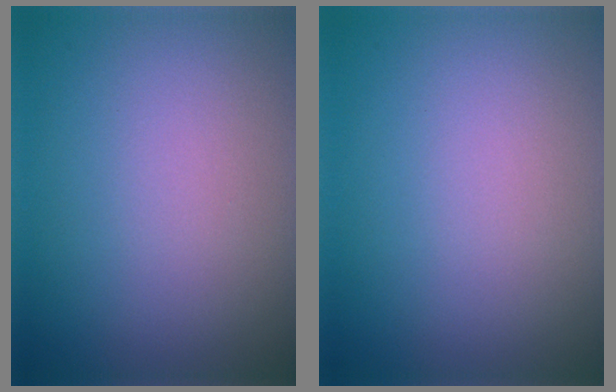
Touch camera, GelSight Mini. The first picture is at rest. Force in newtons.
{"total": 0.0}